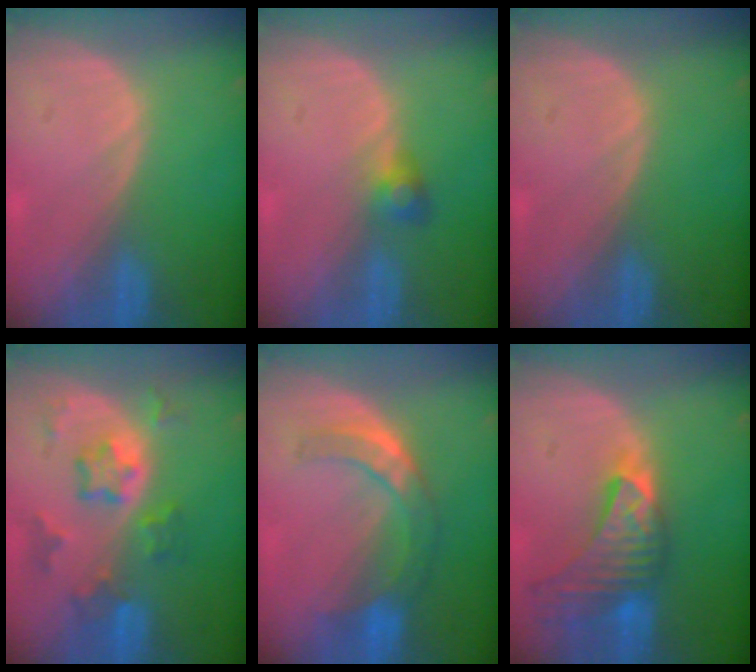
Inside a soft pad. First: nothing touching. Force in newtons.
{"total": 2.5, "press": 2.5, "slide": 0.5}
{"total": 0.0}
{"total": 7.4, "press": 6.6, "slide": 3.4}
{"total": 7.6, "press": 6.6, "slide": 3.7}
{"total": 9.0, "press": 8.4, "slide": 3.2}